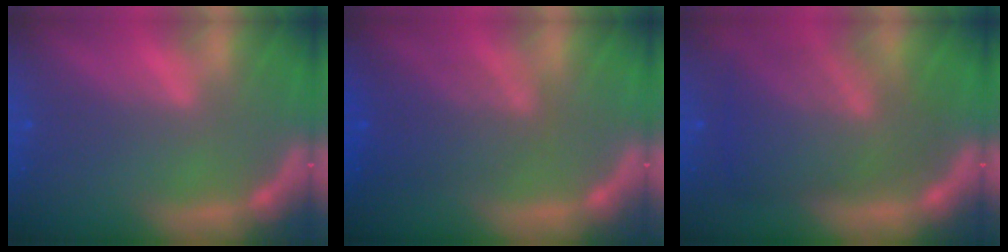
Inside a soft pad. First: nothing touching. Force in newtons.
{"total": 5.1}
{"total": 8.7}